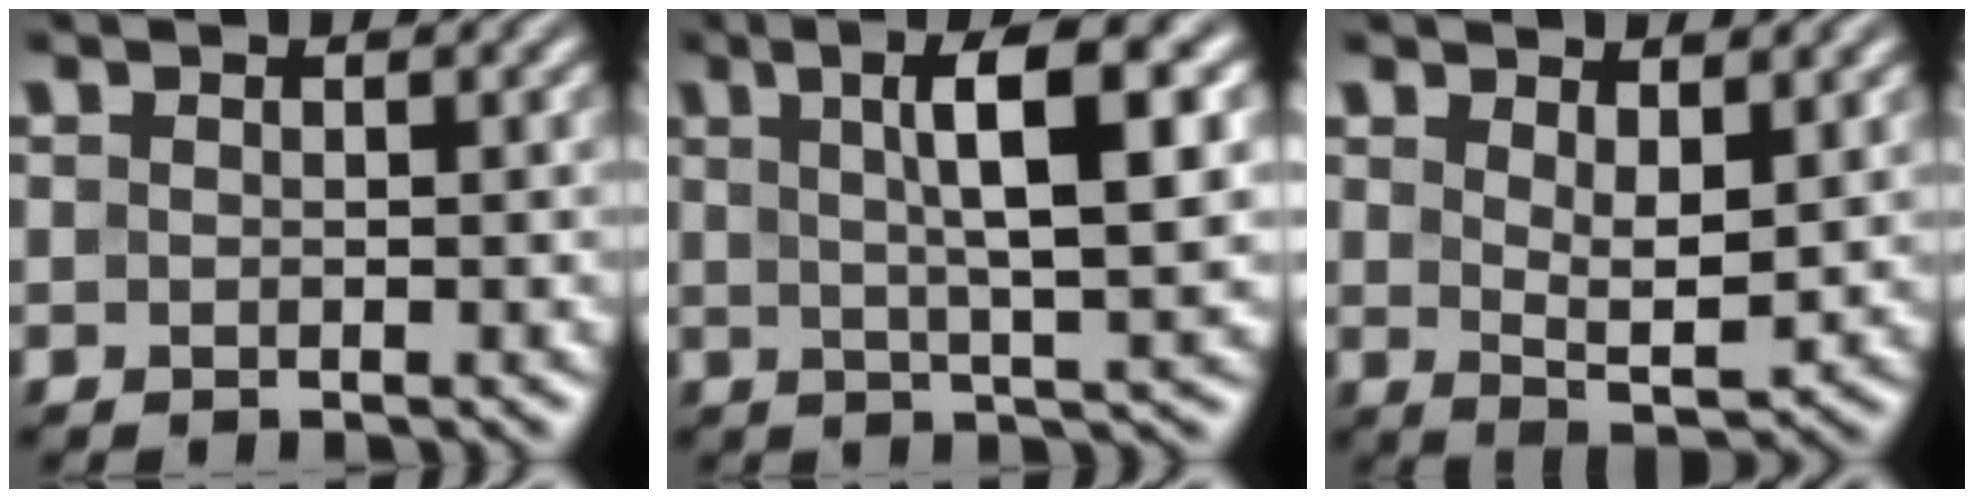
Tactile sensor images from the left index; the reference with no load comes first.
{"total": 8.7, "force": [2.4, 2.0, 8.2], "torque": [-0.112, 0.010, 0.035]}
{"total": 3.8, "force": [1.6, 1.3, 3.2], "torque": [-0.057, -0.011, 0.031]}